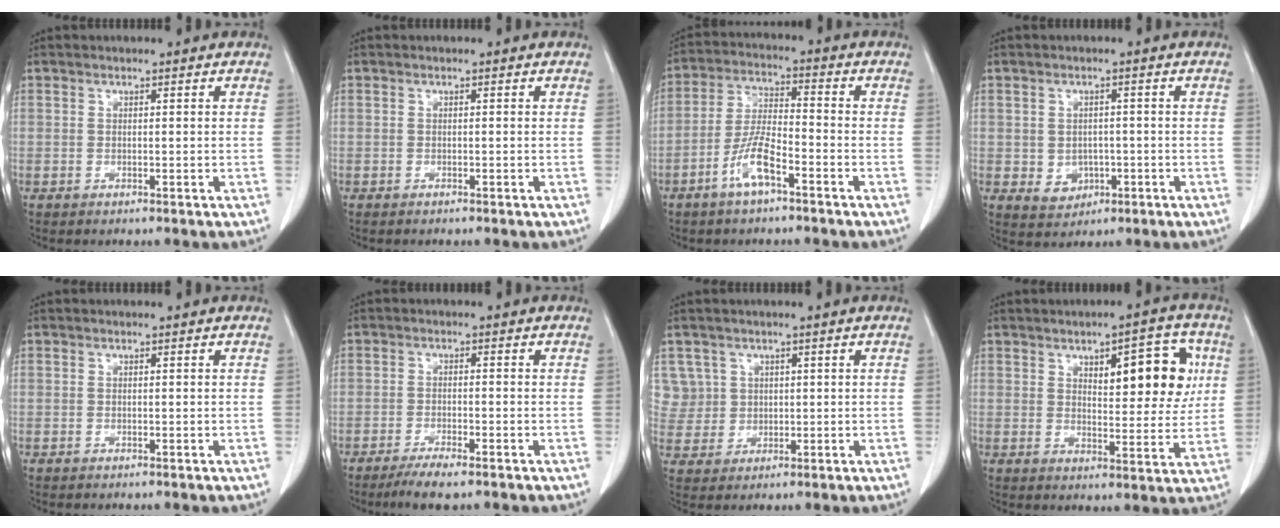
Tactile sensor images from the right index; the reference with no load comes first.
{"total": 0.5, "force": [-0.4, 0.1, 0.3], "torque": [-0.006, 0.000, -0.009]}
{"total": 7.4, "force": [-4.1, 1.6, 6.0], "torque": [-0.127, 0.002, -0.080]}
{"total": 3.9, "force": [-0.8, 3.4, 1.7], "torque": [-0.015, 0.003, 0.000]}
{"total": 0.0}
{"total": 4.6, "force": [-3.4, 0.4, 3.1], "torque": [-0.055, -0.010, -0.058]}
{"total": 5.6, "force": [2.3, 5.1, -0.3], "torque": [0.013, 0.012, 0.055]}
{"total": 10.8, "force": [3.7, 3.9, 9.4], "torque": [-0.119, 0.016, 0.053]}